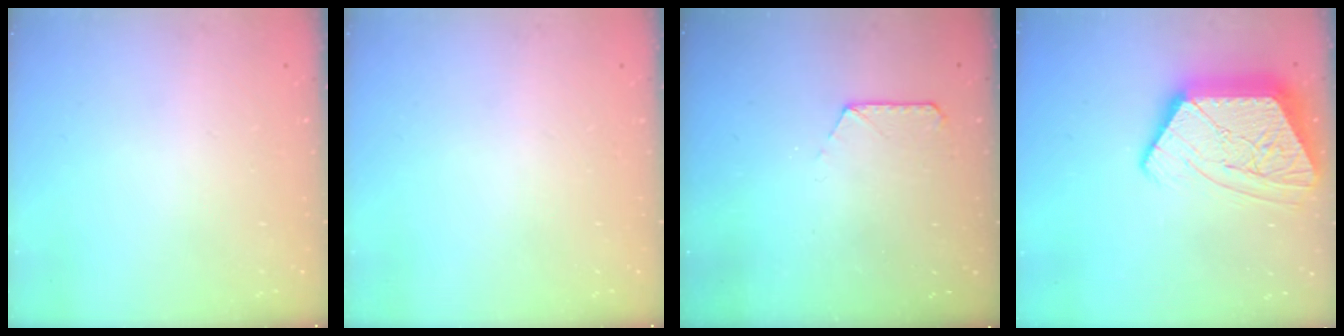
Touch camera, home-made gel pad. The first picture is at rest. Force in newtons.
{"total": 0.0}
{"total": 6.6, "press": 6.5, "slide": 0.7}
{"total": 19.9, "press": 19.8, "slide": 1.5}